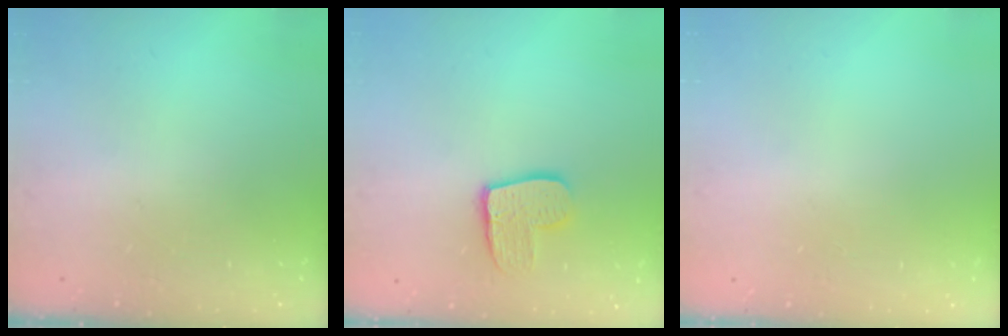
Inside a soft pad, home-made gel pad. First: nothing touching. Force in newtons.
{"total": 10.8, "press": 10.7, "slide": 0.7}
{"total": 0.0}